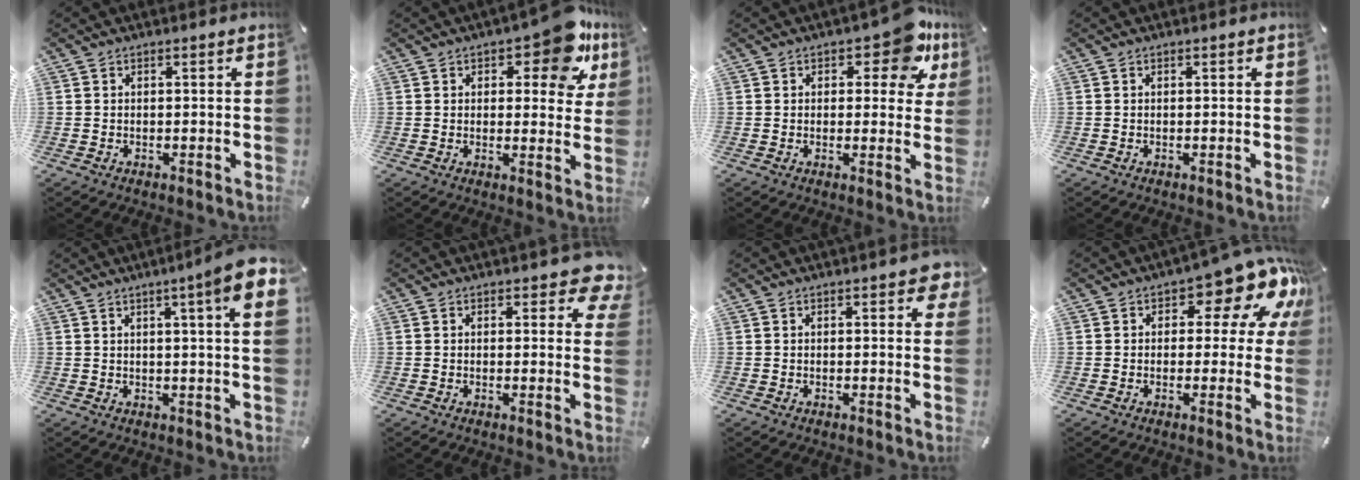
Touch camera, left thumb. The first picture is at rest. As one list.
[{"total": 12.2, "force": [6.9, 5.5, 8.5], "torque": [-0.093, -0.039, 0.113]}, {"total": 9.7, "force": [5.4, 4.8, 6.5], "torque": [-0.065, -0.030, 0.087]}, {"total": 0.0}, {"total": 9.3, "force": [4.1, 0.4, 8.3], "torque": [-0.125, -0.017, 0.062]}, {"total": 6.6, "force": [3.6, 3.3, 4.4], "torque": [-0.037, -0.022, 0.057]}, {"total": 3.4, "force": [1.6, 1.6, 2.5], "torque": [-0.030, -0.001, 0.023]}, {"total": 13.3, "force": [7.0, 6.3, 9.5], "torque": [-0.115, -0.052, 0.114]}]